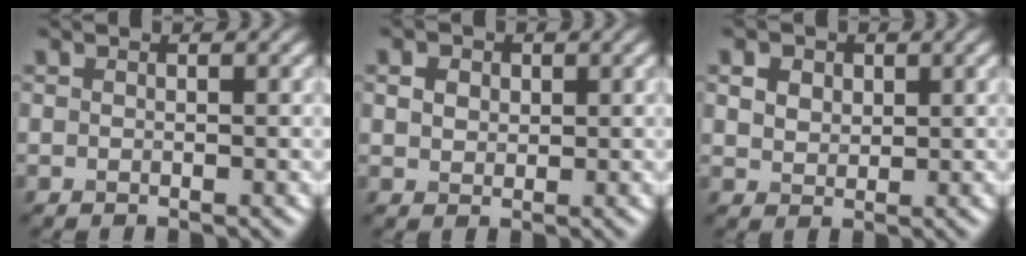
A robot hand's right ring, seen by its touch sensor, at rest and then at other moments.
{"total": 2.7, "force": [1.3, 2.0, 1.3], "torque": [-0.033, 0.008, 0.019]}
{"total": 4.1, "force": [2.1, 2.8, 2.1], "torque": [-0.051, 0.013, 0.027]}